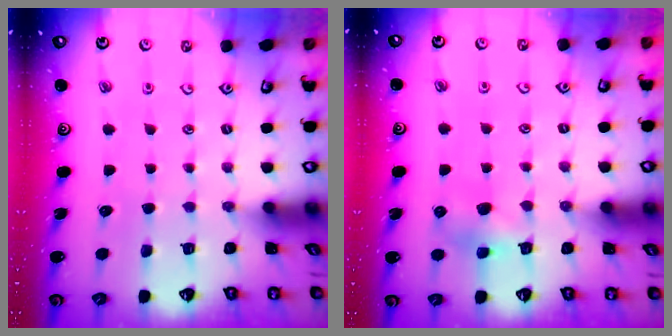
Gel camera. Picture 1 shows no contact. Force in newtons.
{"total": 5.5, "press": 5.5, "slide": 0.5}